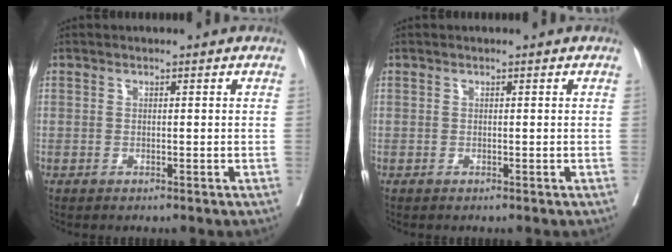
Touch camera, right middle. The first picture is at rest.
{"total": 0.0}